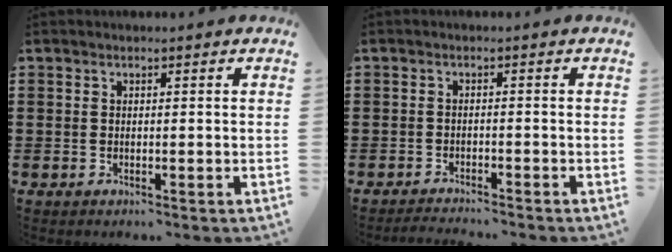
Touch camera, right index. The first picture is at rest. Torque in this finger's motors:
{"motor_torque": [0.76, 1.38, -0.62, -0.21]}